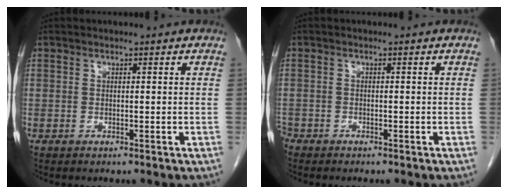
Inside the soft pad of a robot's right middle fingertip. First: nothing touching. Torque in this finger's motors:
{"motor_torque": [0.32, -0.31, 0.10, -0.01]}